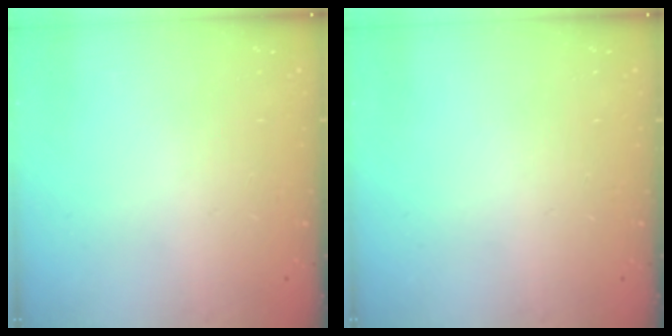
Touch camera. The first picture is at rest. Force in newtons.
{"total": 0.0}